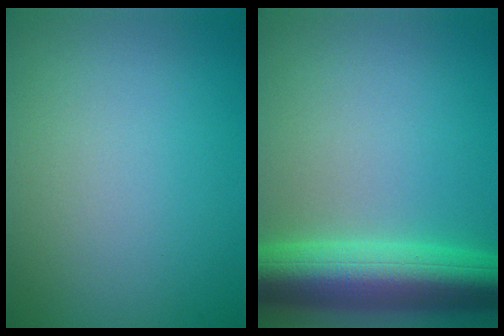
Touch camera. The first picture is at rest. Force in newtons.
{"total": 8.8, "press": 8.8, "slide": 0.4}